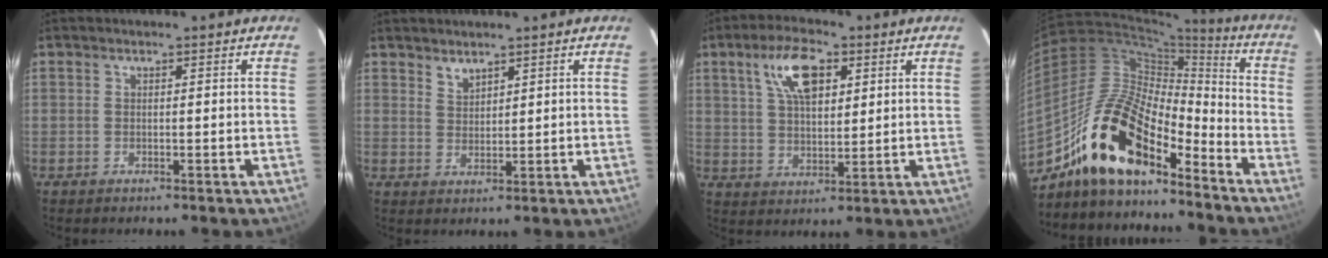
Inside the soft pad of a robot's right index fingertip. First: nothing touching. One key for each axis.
{"total": 2.4, "fx": 2.1, "fy": 0.8, "fz": 0.6, "tx": -0.006, "ty": 0.003, "tz": 0.040}
{"total": 10.1, "fx": 4.4, "fy": 4.5, "fz": 7.8, "tx": -0.145, "ty": 0.019, "tz": 0.082}
{"total": 18.6, "fx": -13.4, "fy": 6.9, "fz": 11.0, "tx": -0.208, "ty": 0.006, "tz": -0.258}